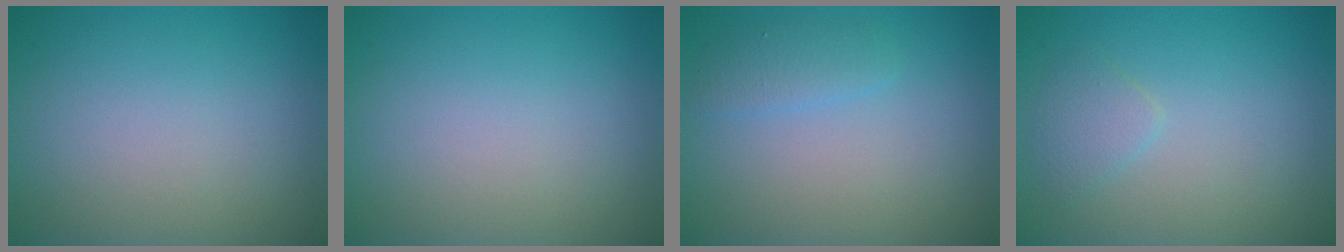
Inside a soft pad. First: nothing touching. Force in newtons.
{"total": 0.0}
{"total": 1.6, "press": 1.6, "slide": 0.1}
{"total": 1.4, "press": 1.4, "slide": 0.0}